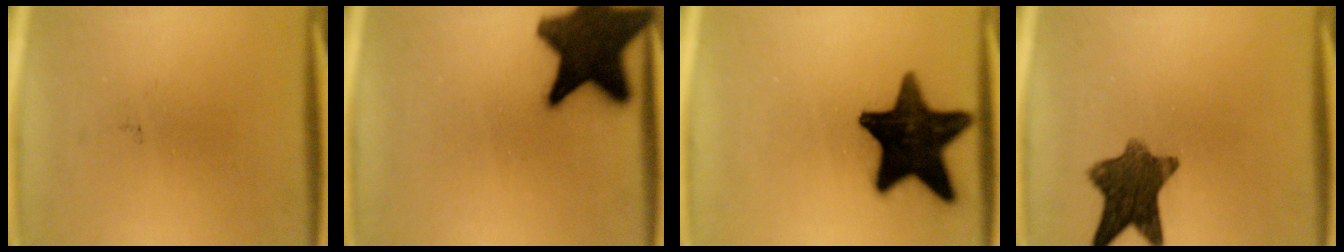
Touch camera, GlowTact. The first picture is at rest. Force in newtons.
{"total": 18.0}
{"total": 18.7}
{"total": 9.5}